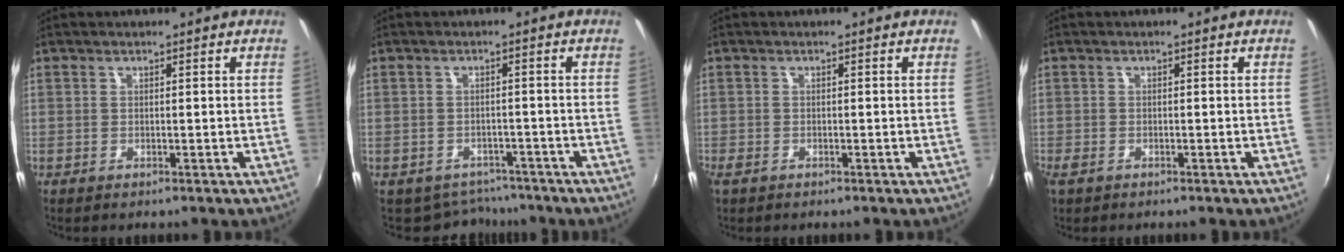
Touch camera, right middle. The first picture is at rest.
{"total": 5.5, "force": [-4.6, 2.8, 0.4], "torque": [-0.019, -0.001, -0.065]}
{"total": 1.6, "force": [-1.1, 1.0, 0.7], "torque": [-0.016, -0.004, -0.022]}
{"total": 2.1, "force": [-1.3, 1.3, 1.1], "torque": [-0.023, -0.006, -0.025]}